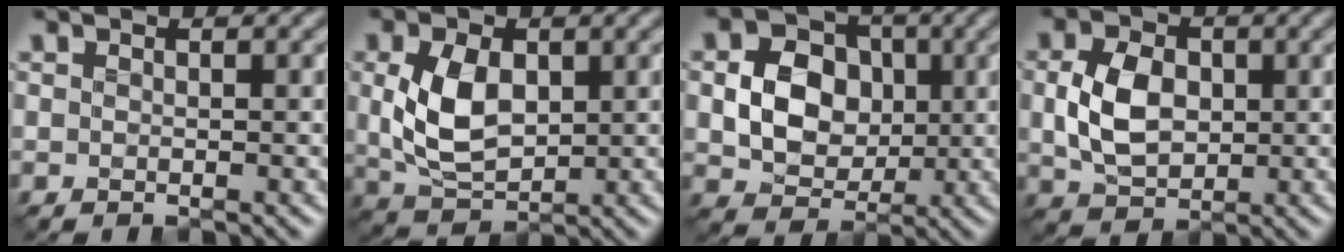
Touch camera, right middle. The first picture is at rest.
{"total": 5.5, "force": [0.1, 3.5, 4.2], "torque": [-0.092, -0.003, 0.004]}
{"total": 5.9, "force": [-0.3, 4.7, 3.5], "torque": [-0.060, 0.005, -0.015]}
{"total": 5.0, "force": [-0.3, 3.6, 3.5], "torque": [-0.076, -0.003, -0.009]}